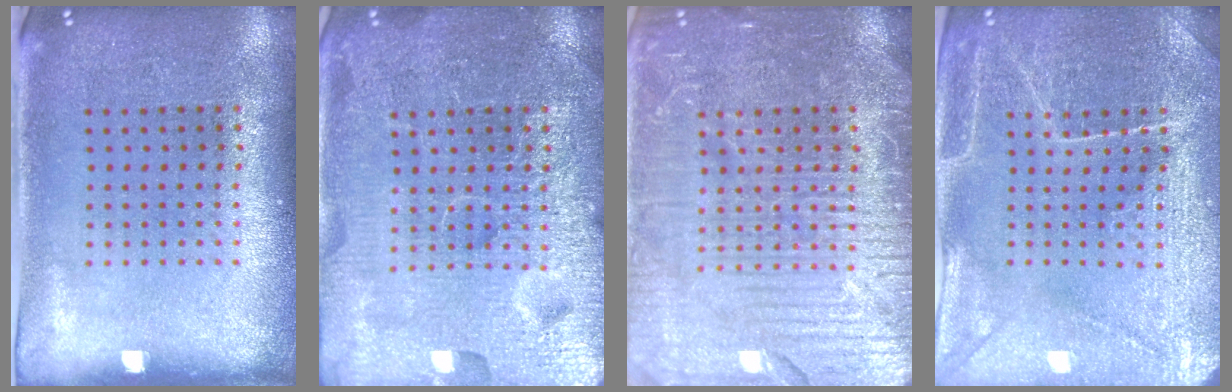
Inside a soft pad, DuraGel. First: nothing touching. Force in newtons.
{"total": 6.9, "press": 6.9, "slide": 0.9}
{"total": 7.0, "press": 7.0, "slide": 0.9}
{"total": 3.8, "press": 3.7, "slide": 0.9}